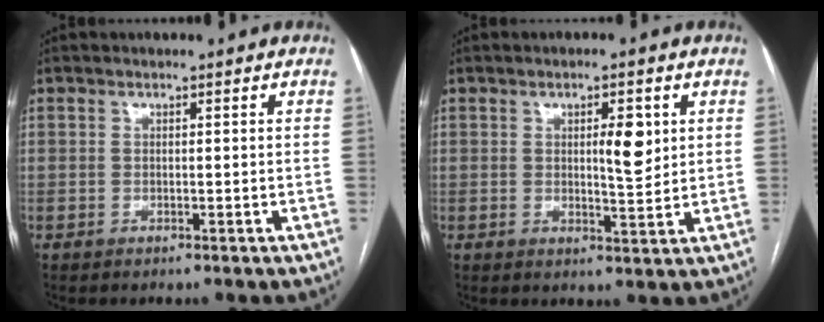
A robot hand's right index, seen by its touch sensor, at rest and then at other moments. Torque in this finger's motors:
{"motor_torque": [0.03, 0.01, 0.13, 0.06]}